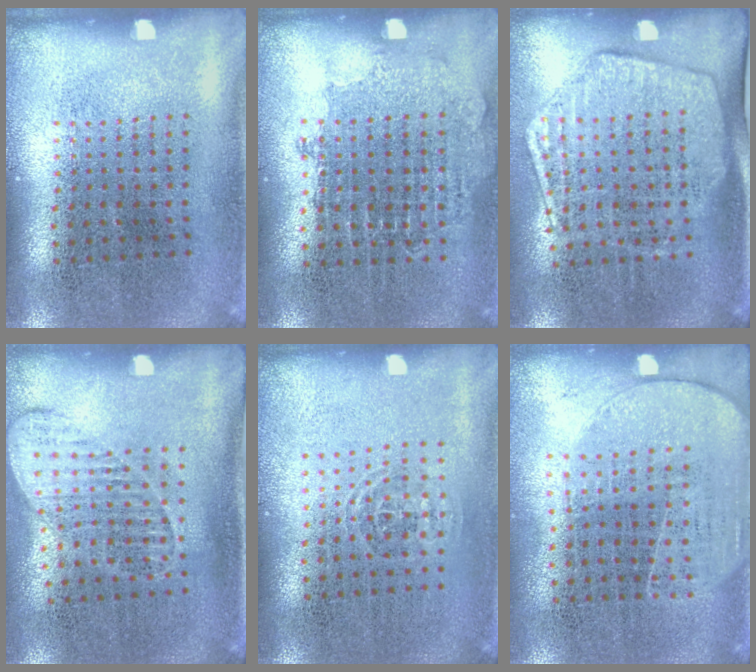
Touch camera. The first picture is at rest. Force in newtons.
{"total": 0.8, "press": 0.8, "slide": 0.2}
{"total": 1.9, "press": 1.6, "slide": 1.1}
{"total": 1.4, "press": 1.2, "slide": 0.8}
{"total": 0.8, "press": 0.5, "slide": 0.6}
{"total": 1.8, "press": 1.5, "slide": 0.9}